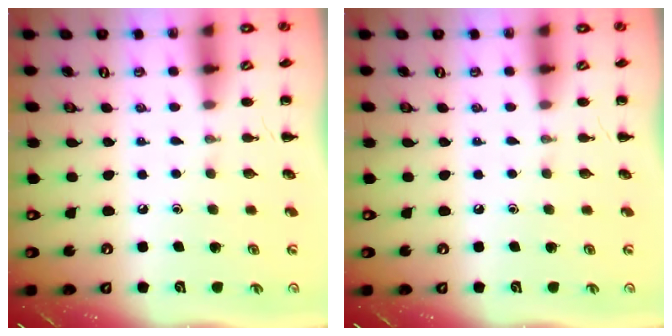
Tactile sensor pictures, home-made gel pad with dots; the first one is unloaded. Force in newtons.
{"total": 0.0}